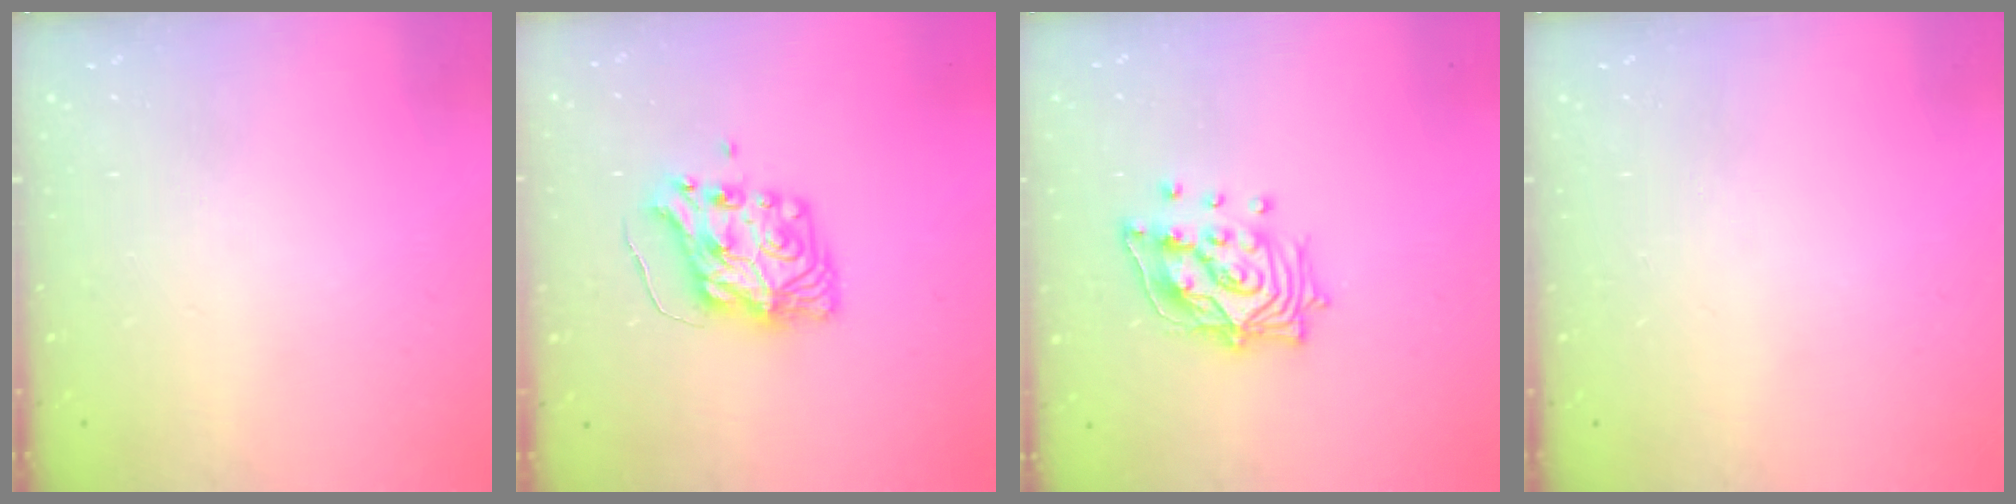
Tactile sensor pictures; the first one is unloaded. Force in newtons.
{"total": 8.9, "press": 8.9, "slide": 0.3}
{"total": 12.7, "press": 12.6, "slide": 1.3}
{"total": 0.0}